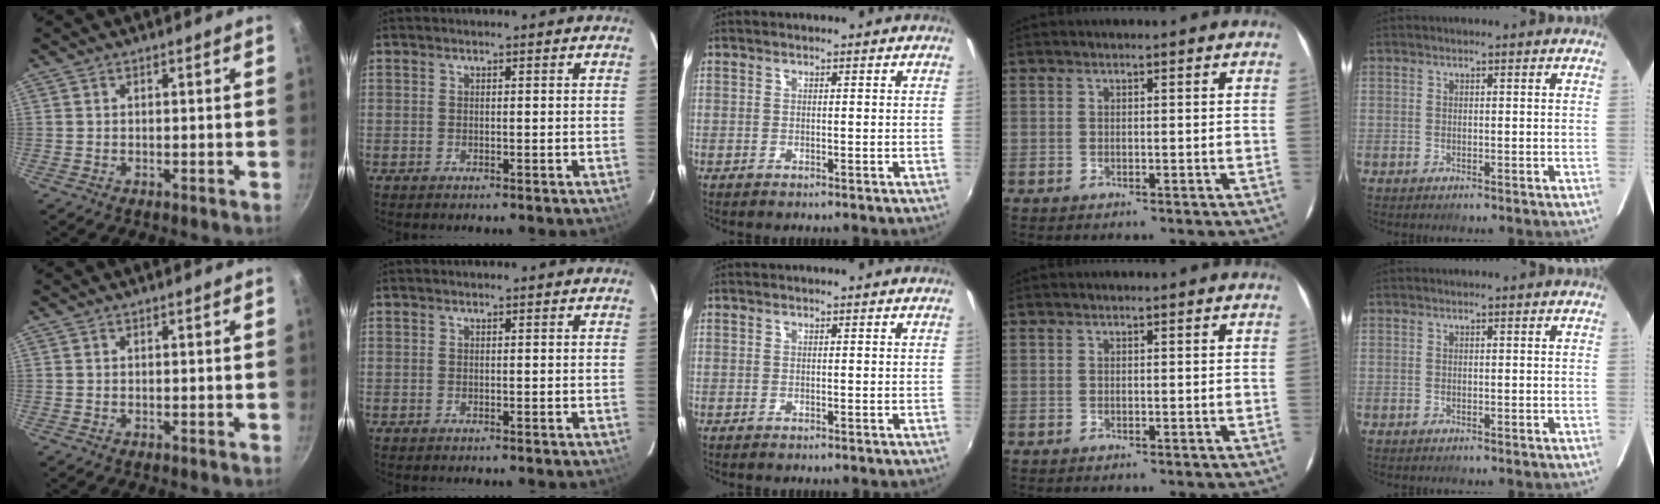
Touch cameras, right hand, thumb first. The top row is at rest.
{}